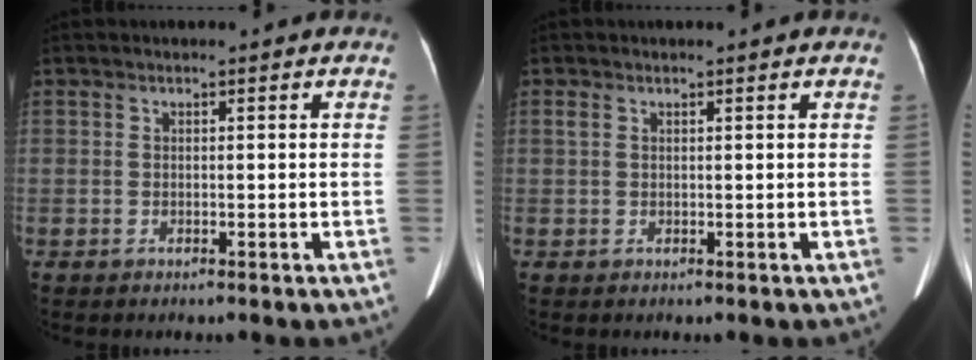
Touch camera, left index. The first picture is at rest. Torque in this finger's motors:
{"motor_torque": [0.18, -0.07, 0.10, 0.01]}